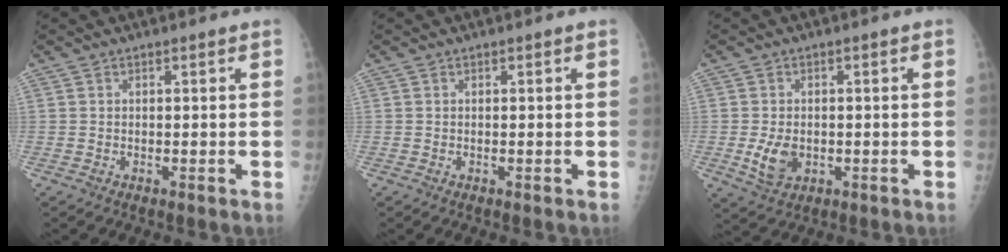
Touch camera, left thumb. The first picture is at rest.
{"total": 0.0}
{"total": 5.3, "force": [-1.1, 3.7, 3.7], "torque": [-0.060, -0.005, -0.012]}